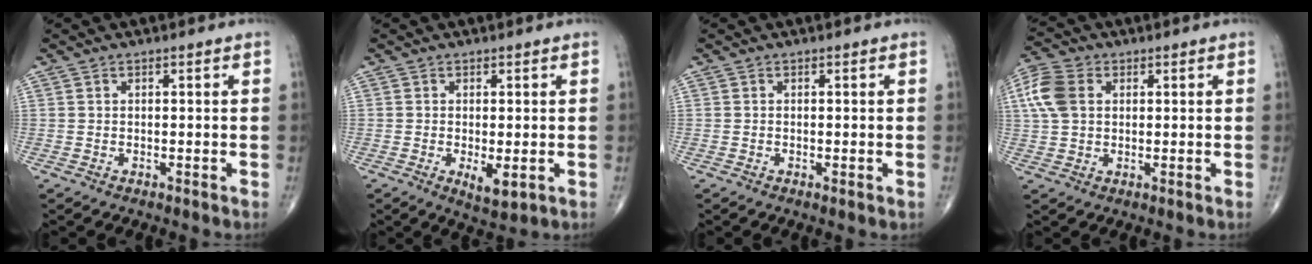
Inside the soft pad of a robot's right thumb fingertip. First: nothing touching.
{"total": 4.1, "force": [-0.9, 1.5, 3.7], "torque": [-0.059, -0.013, -0.012]}
{"total": 0.5, "force": [-0.2, 0.1, 0.5], "torque": [-0.010, -0.004, -0.004]}
{"total": 8.4, "force": [1.9, 5.9, 5.6], "torque": [-0.128, 0.014, 0.034]}